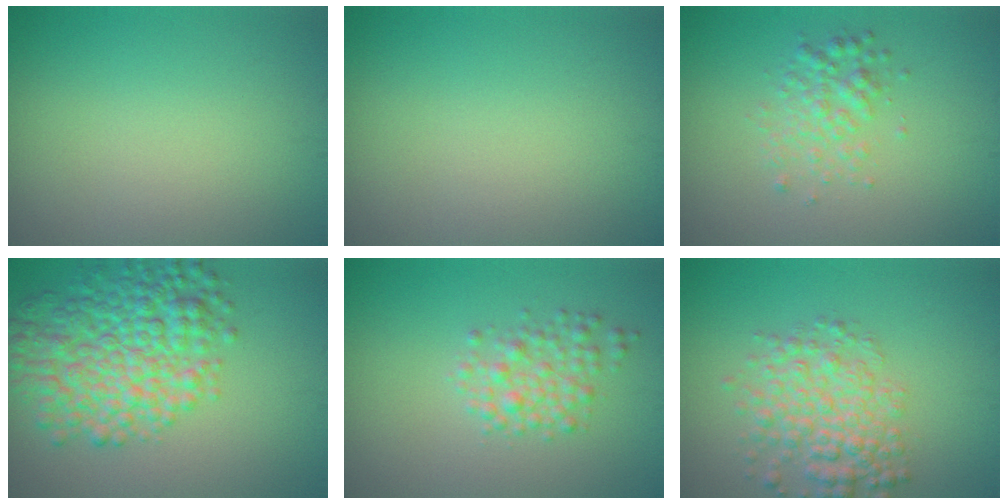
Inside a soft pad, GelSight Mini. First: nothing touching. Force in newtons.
{"total": 0.0}
{"total": 2.3, "press": 2.3, "slide": 0.1}
{"total": 8.0, "press": 8.0, "slide": 0.0}
{"total": 2.6, "press": 2.6, "slide": 0.1}
{"total": 4.8, "press": 4.8, "slide": 0.1}